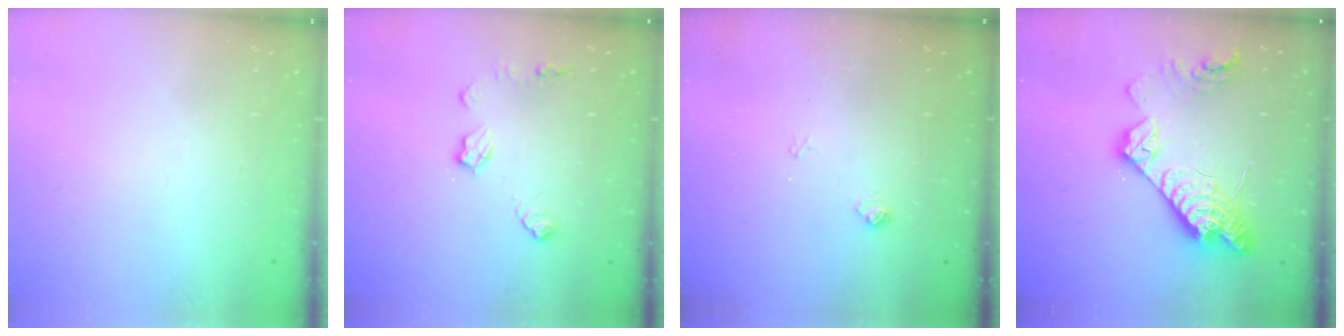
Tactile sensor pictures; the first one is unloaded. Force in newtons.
{"total": 7.2, "press": 7.2, "slide": 0.6}
{"total": 5.9, "press": 5.8, "slide": 0.5}
{"total": 16.4, "press": 16.4, "slide": 1.0}